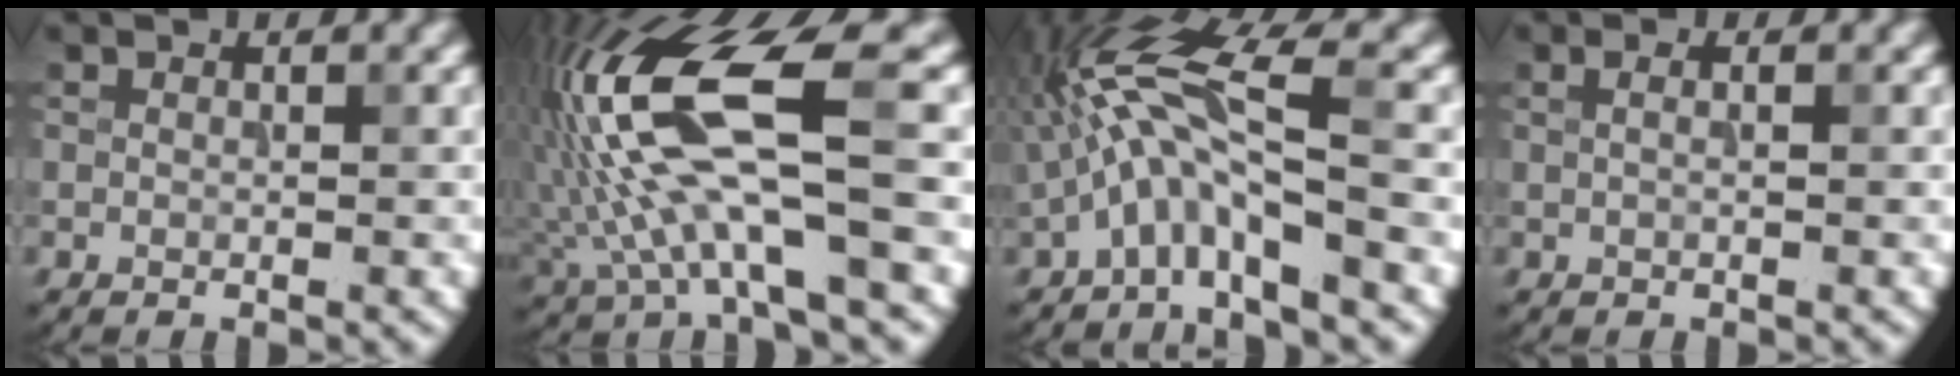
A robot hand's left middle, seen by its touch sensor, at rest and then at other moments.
{"total": 13.0, "force": [0.6, 4.4, 12.2], "torque": [-0.253, 0.013, 0.009]}
{"total": 6.7, "force": [-1.7, 1.5, 6.3], "torque": [-0.132, 0.023, -0.040]}
{"total": 1.7, "force": [0.7, 0.9, 1.3], "torque": [-0.006, 0.006, -0.009]}